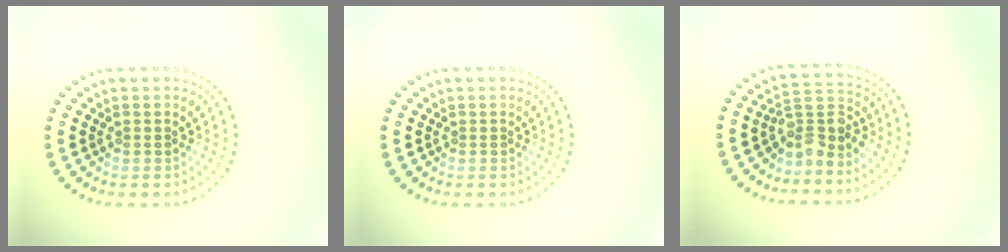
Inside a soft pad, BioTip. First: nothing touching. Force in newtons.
{"total": 0.0}
{"total": 3.3, "press": 2.6, "slide": 2.0}